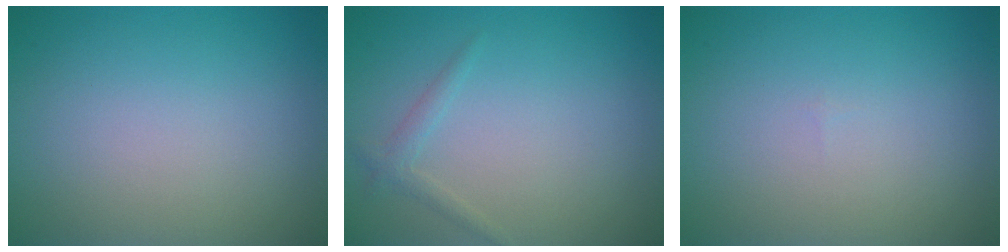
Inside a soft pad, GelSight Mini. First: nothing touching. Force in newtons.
{"total": 1.1, "press": 1.1, "slide": 0.1}
{"total": 0.0}